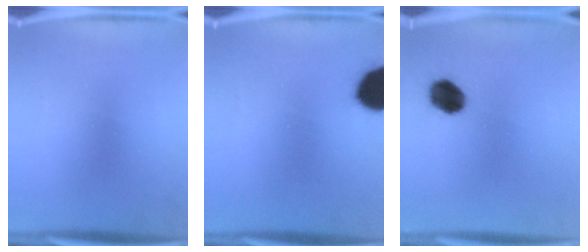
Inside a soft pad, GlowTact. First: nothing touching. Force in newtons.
{"total": 14.1}
{"total": 7.7}